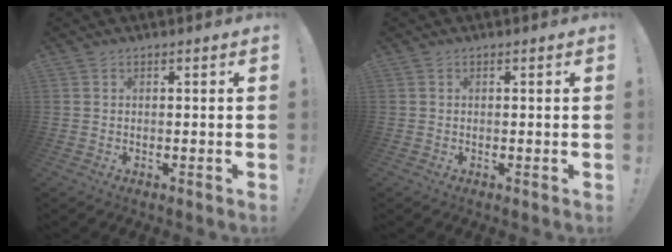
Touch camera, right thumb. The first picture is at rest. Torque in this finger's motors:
{"motor_torque": [-0.12, -0.20, -0.10, 0.12, 0.00]}